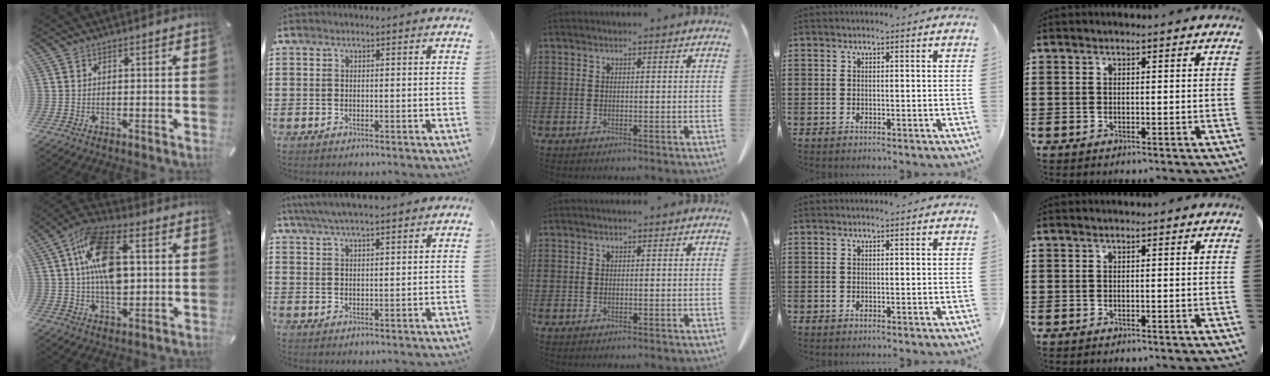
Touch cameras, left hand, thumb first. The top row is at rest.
{"thumb": {"total": 15.3, "force": [2.0, 9.1, 12.1], "torque": [-0.224, 0.007, 0.033]}, "index": {"total": 4.6, "force": [4.1, 0.3, 2.0], "torque": [-0.049, -0.006, 0.074]}}